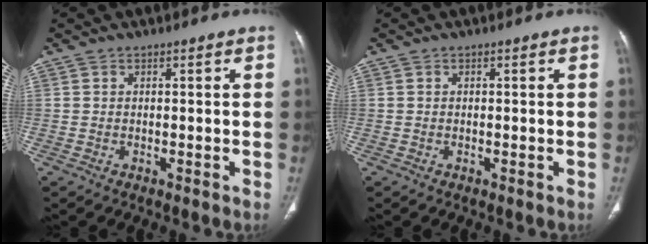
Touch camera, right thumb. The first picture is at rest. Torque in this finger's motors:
{"motor_torque": [-0.48, -0.34, -0.69, 0.30, -0.12]}